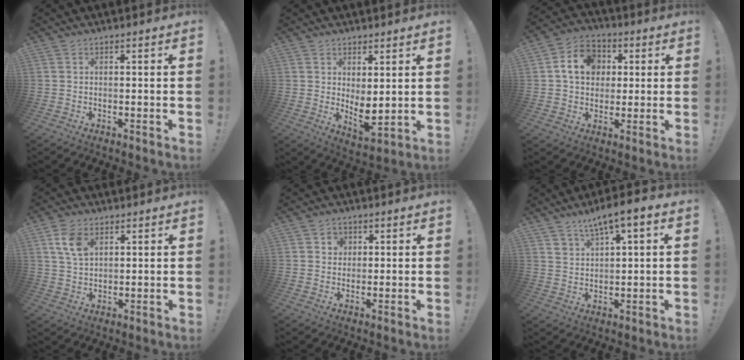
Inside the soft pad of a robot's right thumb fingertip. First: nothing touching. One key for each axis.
{"total": 5.9, "fx": 1.9, "fy": 2.6, "fz": 4.9, "tx": -0.057, "ty": -0.028, "tz": 0.043}
{"total": 11.6, "fx": 2.9, "fy": 9.6, "fz": 5.8, "tx": -0.085, "ty": 0.003, "tz": 0.059}
{"total": 7.4, "fx": 3.3, "fy": 4.5, "fz": 4.9, "tx": -0.076, "ty": -0.009, "tz": 0.062}
{"total": 3.0, "fx": 1.1, "fy": 2.7, "fz": 0.7, "tx": -0.008, "ty": -0.003, "tz": 0.017}
{"total": 6.5, "fx": 3.8, "fy": 2.0, "fz": 4.8, "tx": -0.079, "ty": -0.017, "tz": 0.067}